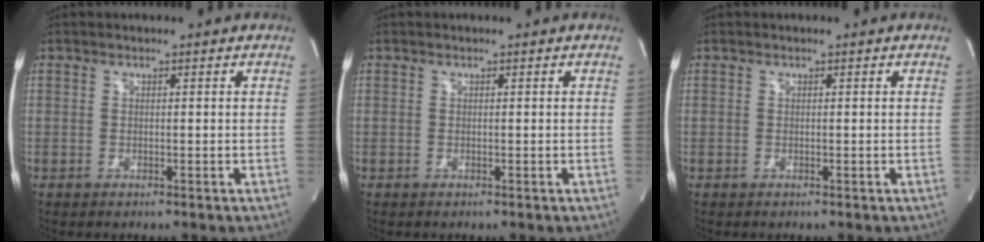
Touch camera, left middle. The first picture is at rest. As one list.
[{"total": 0.0}, {"total": 0.0}]